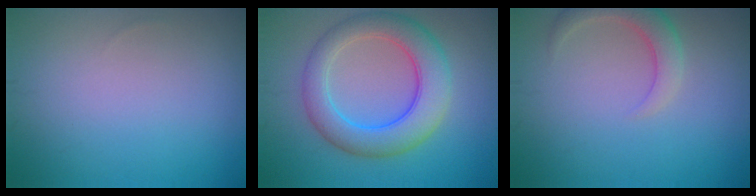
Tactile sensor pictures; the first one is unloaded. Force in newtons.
{"total": 6.8, "press": 6.8, "slide": 0.4}
{"total": 3.0, "press": 3.0, "slide": 0.3}